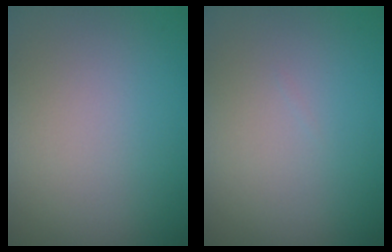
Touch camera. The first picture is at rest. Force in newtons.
{"total": 0.0}